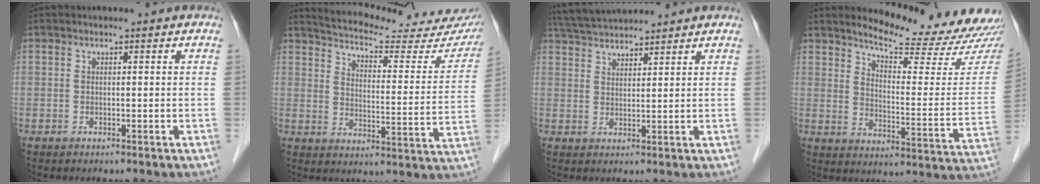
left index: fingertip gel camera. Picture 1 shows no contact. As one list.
[{"total": 23.0, "force": [21.4, 4.0, 7.3], "torque": [-0.106, -0.058, 0.261]}, {"total": 7.4, "force": [7.1, 0.3, 2.1], "torque": [-0.047, 0.037, 0.128]}, {"total": 19.9, "force": [18.9, 2.4, 5.8], "torque": [-0.075, -0.096, 0.231]}]